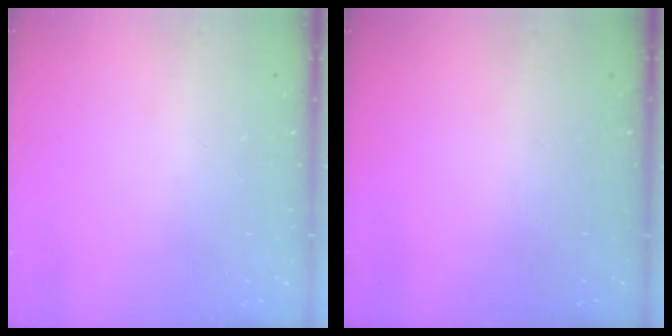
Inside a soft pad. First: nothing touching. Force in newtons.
{"total": 0.0}